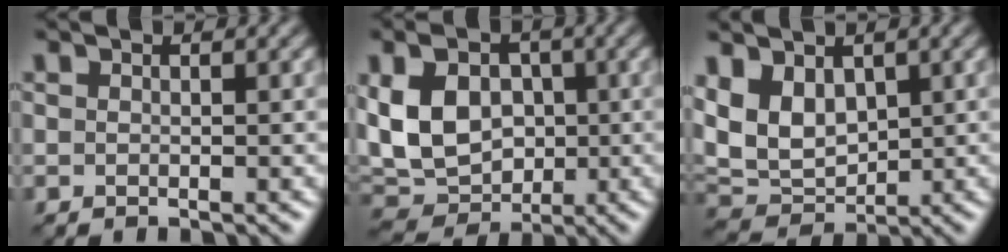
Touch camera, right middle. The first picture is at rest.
{"total": 8.1, "force": [0.4, 6.1, 5.4], "torque": [-0.112, 0.002, 0.003]}
{"total": 5.5, "force": [1.8, 3.8, 3.6], "torque": [-0.078, -0.006, 0.035]}